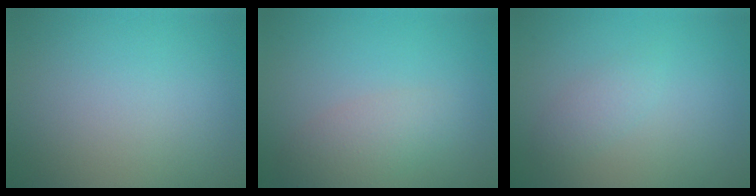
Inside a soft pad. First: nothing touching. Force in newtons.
{"total": 2.5, "press": 2.5, "slide": 0.1}
{"total": 1.4, "press": 1.4, "slide": 0.1}